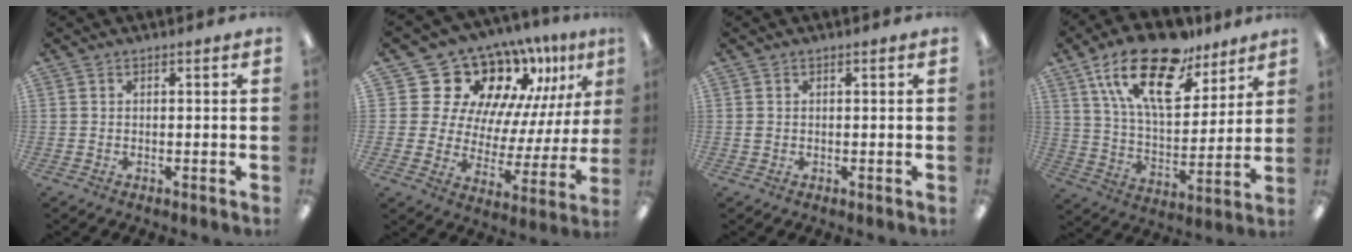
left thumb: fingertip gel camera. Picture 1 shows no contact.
{"total": 18.4, "force": [14.0, 10.1, 6.3], "torque": [-0.115, -0.112, 0.261]}
{"total": 0.9, "force": [0.0, 0.8, 0.4], "torque": [-0.008, 0.004, -0.001]}
{"total": 22.6, "force": [14.3, 10.1, 14.3], "torque": [-0.248, -0.067, 0.251]}